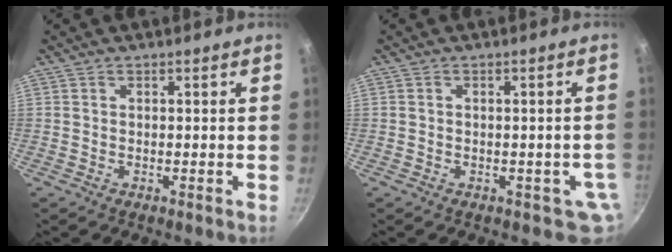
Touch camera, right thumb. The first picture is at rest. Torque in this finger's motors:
{"motor_torque": [1.00, 1.21, -0.13, -0.02, 0.10]}